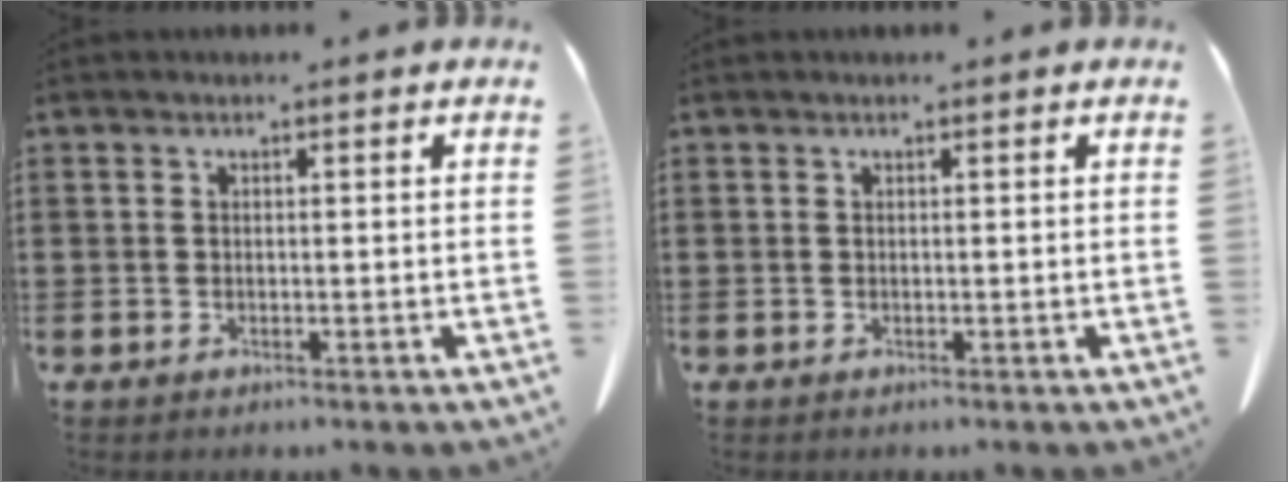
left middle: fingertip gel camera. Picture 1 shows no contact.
{"total": 0.0}